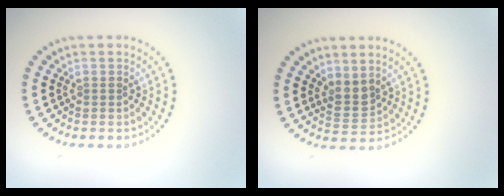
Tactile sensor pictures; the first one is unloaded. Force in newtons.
{"total": 2.2, "press": 1.8, "slide": 1.2}